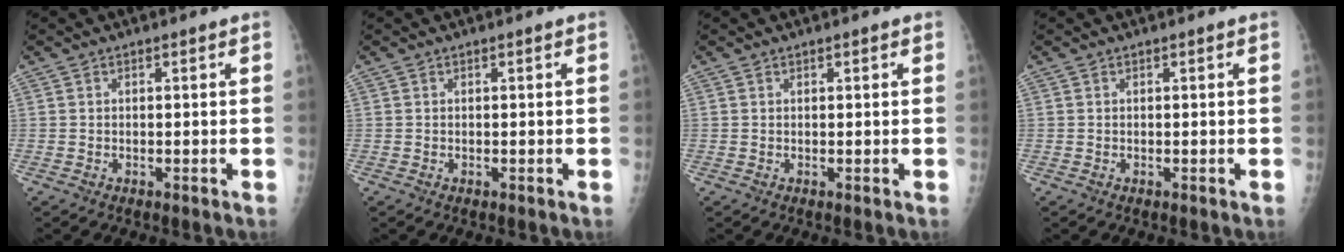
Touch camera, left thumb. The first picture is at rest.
{"total": 0.0}
{"total": 0.6, "force": [0.4, 0.2, 0.4], "torque": [-0.006, -0.001, 0.004]}
{"total": 0.0}